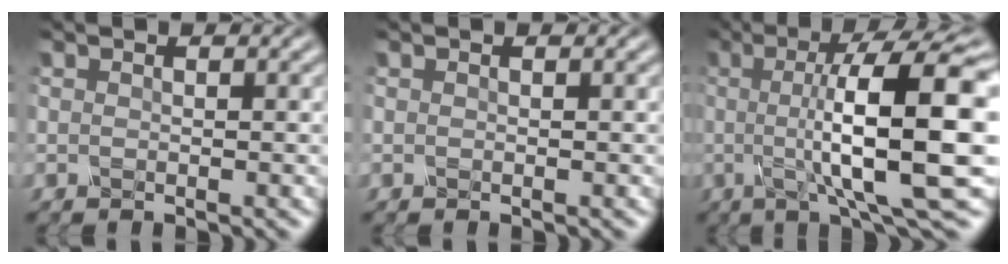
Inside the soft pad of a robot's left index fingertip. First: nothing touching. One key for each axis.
{"total": 0.0}
{"total": 13.7, "fx": 0.4, "fy": 3.0, "fz": 13.4, "tx": -0.169, "ty": 0.014, "tz": 0.006}